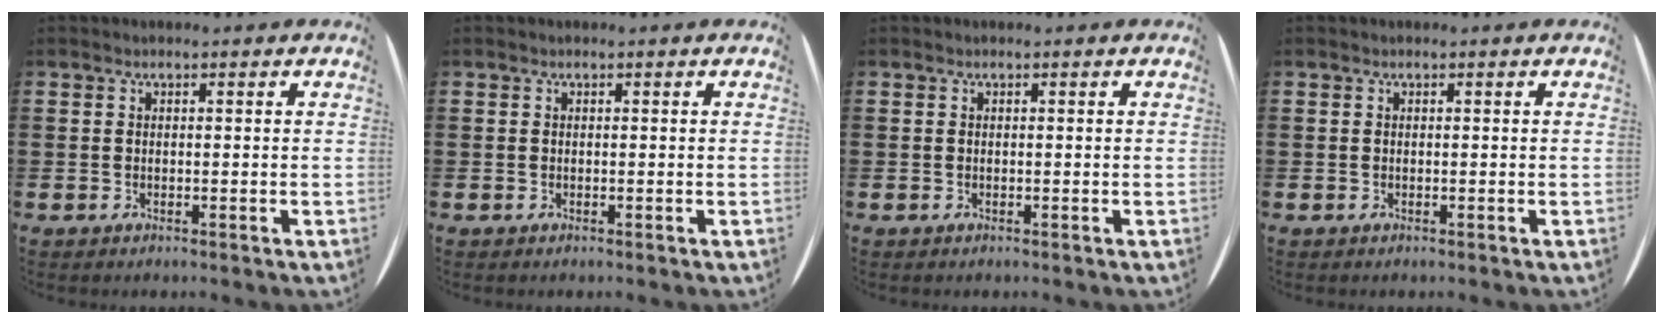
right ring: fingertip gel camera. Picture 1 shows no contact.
{"total": 0.0}
{"total": 0.0}
{"total": 0.0}